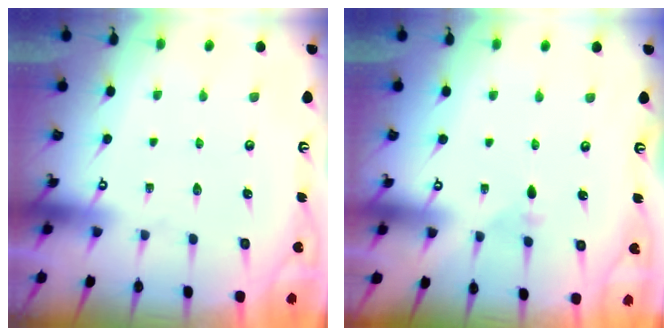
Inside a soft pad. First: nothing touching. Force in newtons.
{"total": 2.0, "press": 1.9, "slide": 0.5}